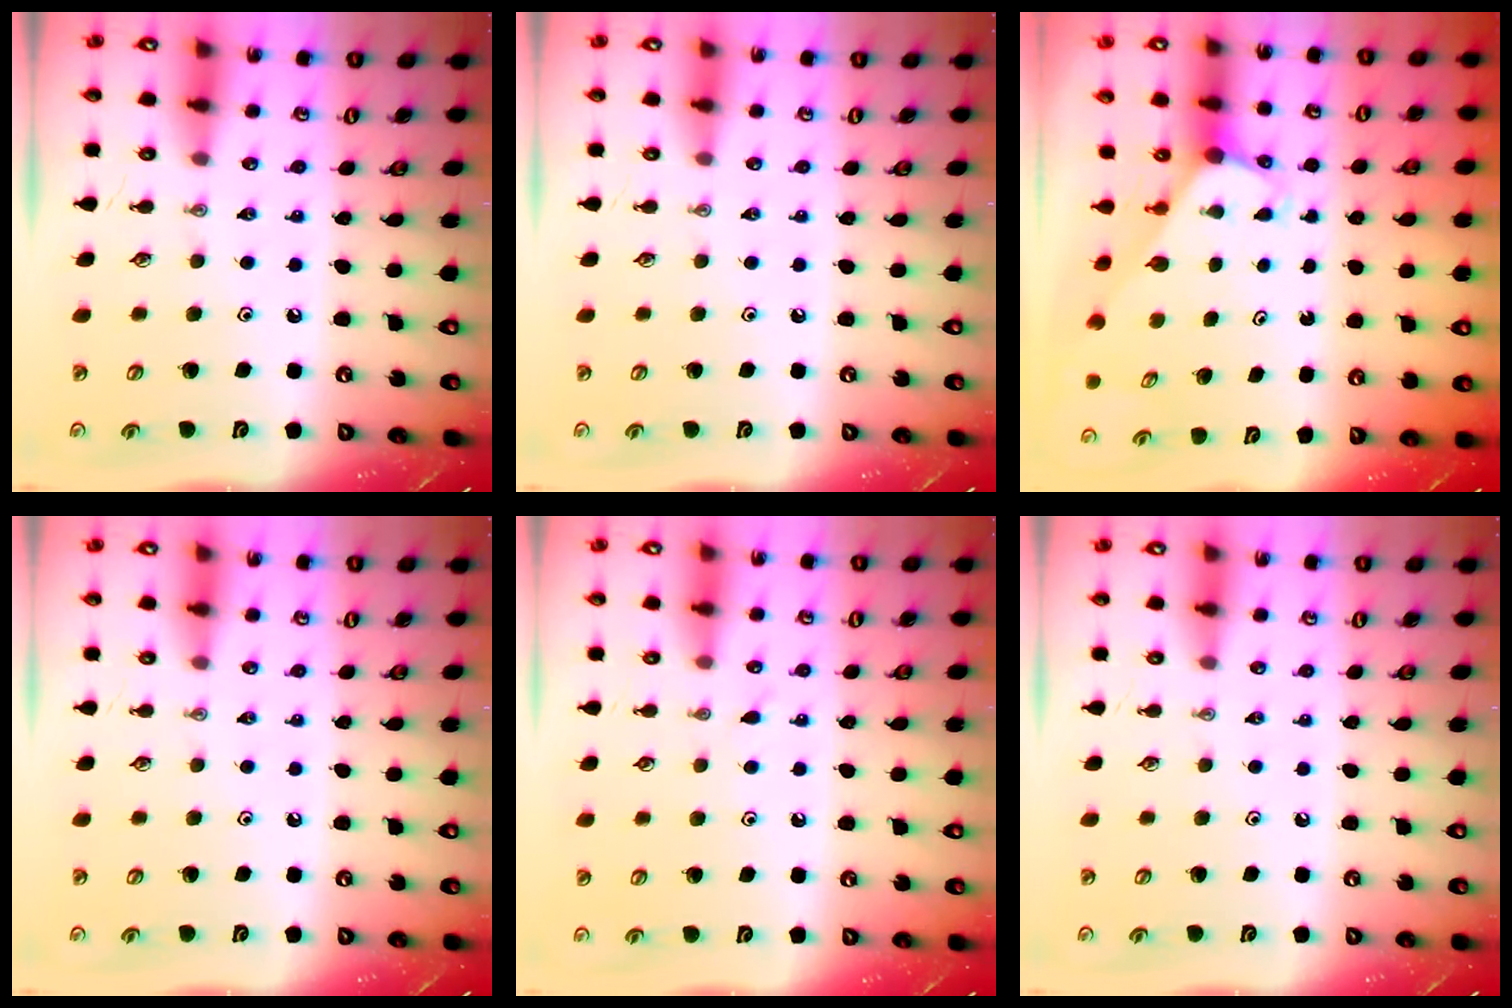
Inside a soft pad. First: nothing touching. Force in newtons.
{"total": 0.0}
{"total": 2.9, "press": 2.9, "slide": 0.0}
{"total": 0.0}
{"total": 5.3, "press": 5.2, "slide": 0.5}
{"total": 0.0}